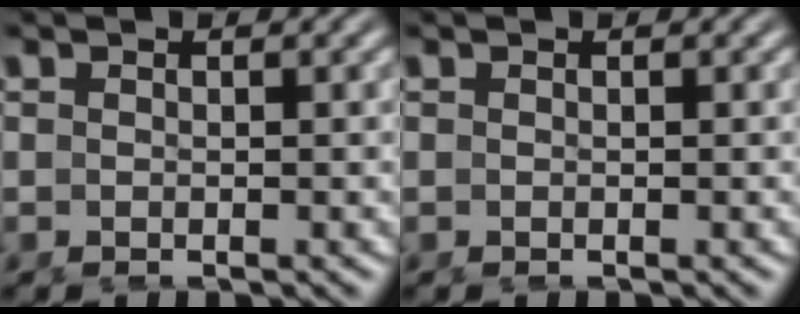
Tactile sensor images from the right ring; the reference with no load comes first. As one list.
[{"total": 0.0}]